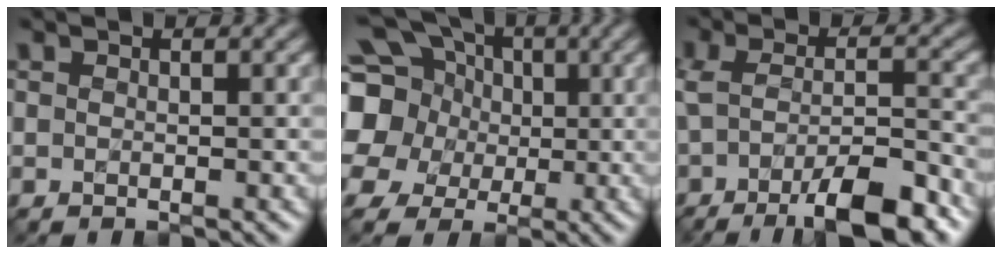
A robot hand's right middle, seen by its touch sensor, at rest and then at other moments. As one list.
[{"total": 16.7, "force": [3.5, 14.8, 6.8], "torque": [-0.190, 0.024, 0.030]}, {"total": 8.7, "force": [-4.5, 2.4, 7.1], "torque": [-0.124, -0.007, -0.077]}]